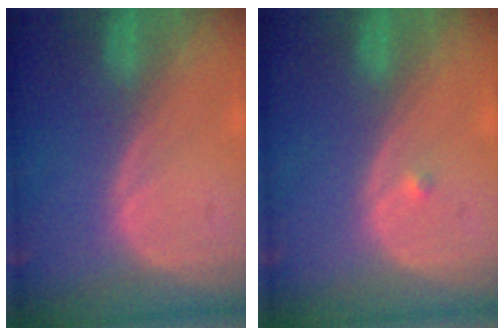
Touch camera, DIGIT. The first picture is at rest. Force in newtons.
{"total": 0.5, "press": 0.4, "slide": 0.3}